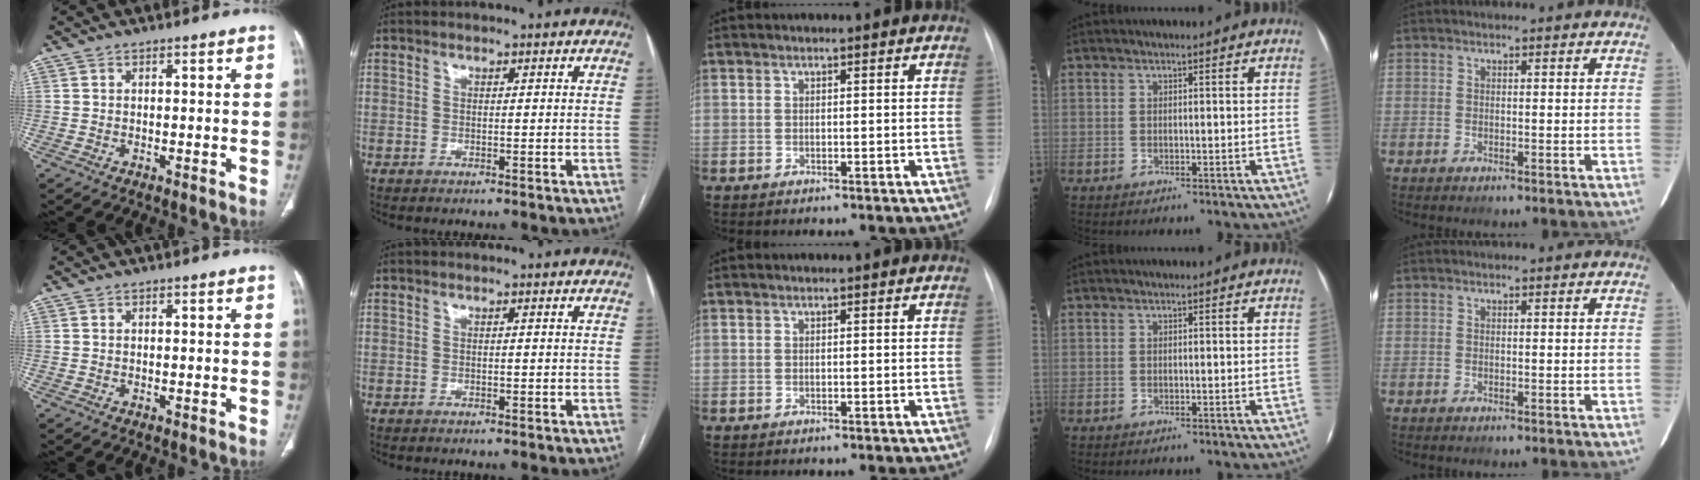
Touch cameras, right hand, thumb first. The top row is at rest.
{}